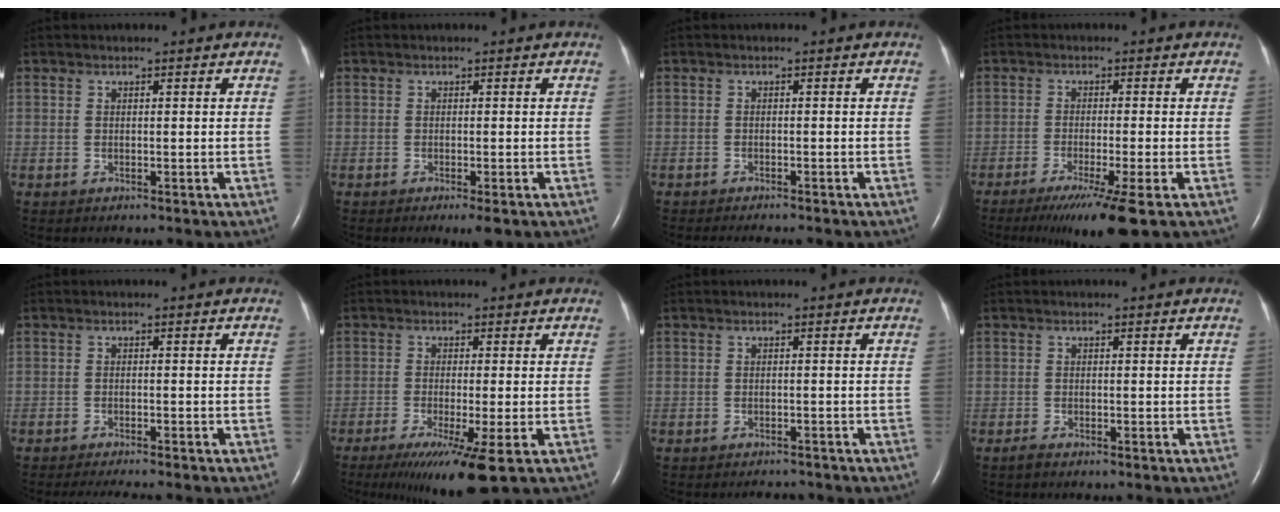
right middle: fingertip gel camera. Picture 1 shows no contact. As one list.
[{"total": 2.1, "force": [-1.2, 0.3, 1.7], "torque": [-0.024, -0.006, -0.015]}, {"total": 4.4, "force": [-3.9, 0.6, 1.8], "torque": [-0.018, -0.006, -0.052]}, {"total": 8.5, "force": [-5.4, -0.8, 6.6], "torque": [-0.106, -0.026, -0.086]}, {"total": 5.3, "force": [-4.7, 0.3, 2.5], "torque": [-0.031, -0.011, -0.069]}, {"total": 9.0, "force": [-5.0, -0.1, 7.5], "torque": [-0.123, -0.029, -0.083]}, {"total": 2.1, "force": [-2.0, 0.6, 0.3], "torque": [-0.008, -0.006, -0.025]}, {"total": 0.8, "force": [-0.7, 0.1, 0.4], "torque": [-0.016, -0.003, -0.013]}]